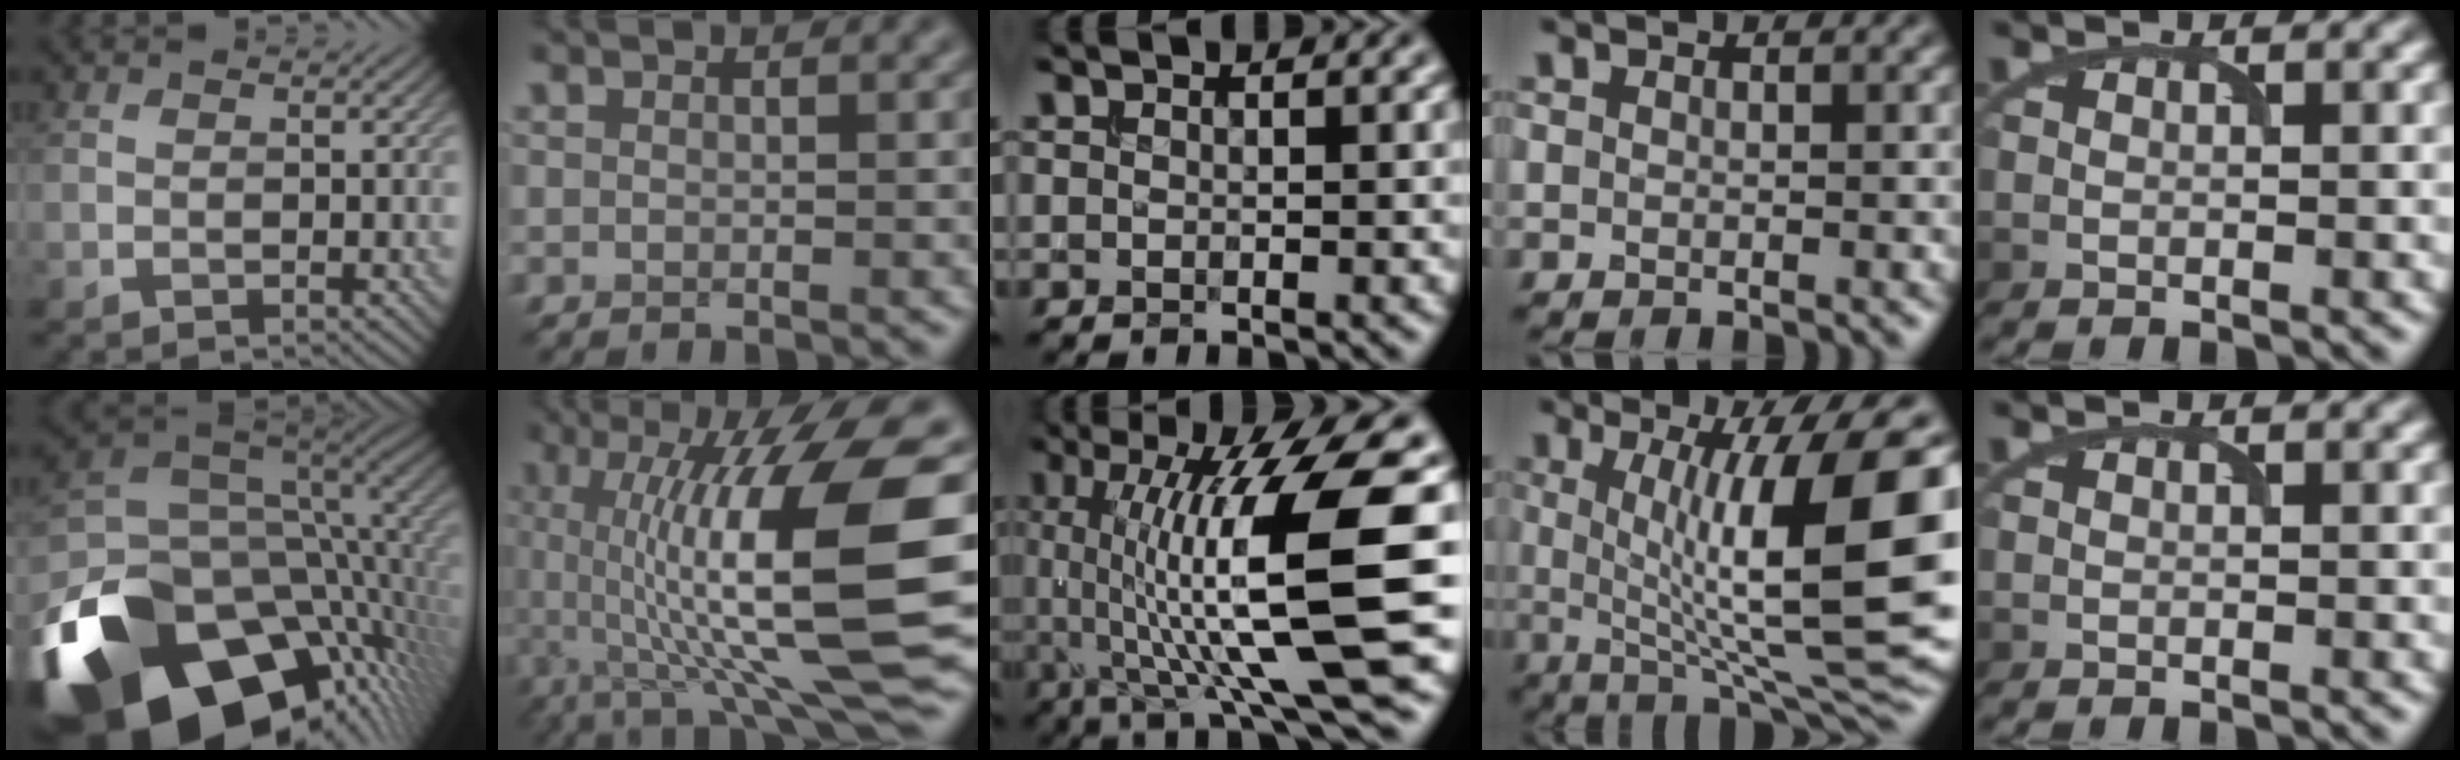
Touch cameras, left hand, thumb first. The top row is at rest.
{"thumb": {"total": 20.5, "force": [-9.1, 12.3, 13.6], "torque": [-0.308, -0.050, -0.126]}, "index": {"total": 15.0, "force": [-0.3, 3.7, 14.6], "torque": [-0.236, 0.007, 0.004]}, "middle": {"total": 13.4, "force": [0.6, 2.7, 13.1], "torque": [-0.210, 0.001, 0.017]}, "ring": {"total": 14.5, "force": [1.6, 3.4, 14.0], "torque": [-0.191, 0.002, 0.029]}}